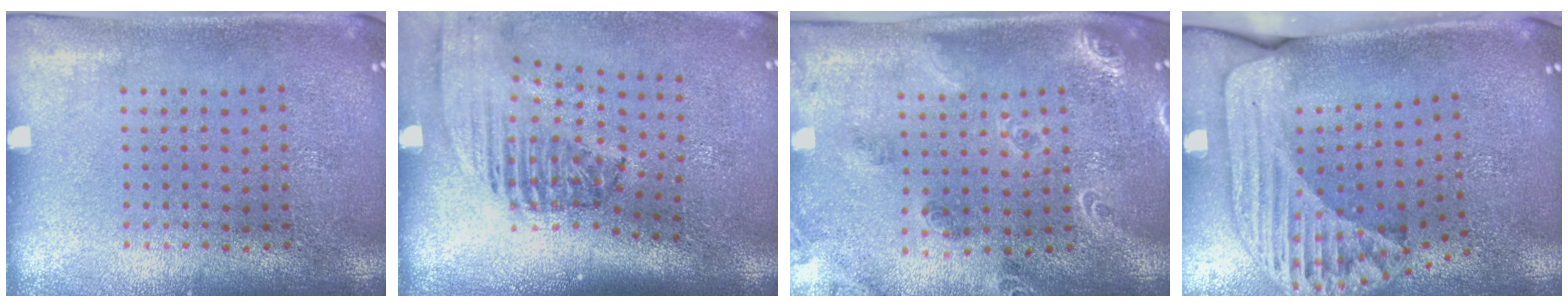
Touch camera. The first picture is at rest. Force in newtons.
{"total": 2.4, "press": 1.6, "slide": 1.7}
{"total": 1.8, "press": 1.7, "slide": 0.4}
{"total": 2.3, "press": 1.7, "slide": 1.5}